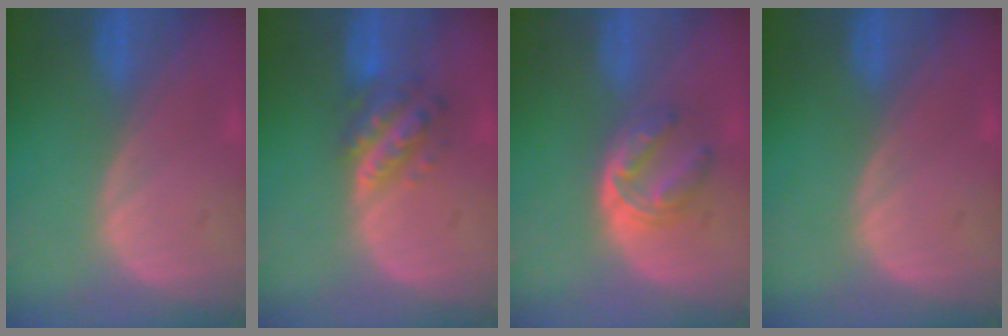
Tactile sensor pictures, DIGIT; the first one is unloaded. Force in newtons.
{"total": 5.8, "press": 5.3, "slide": 2.4}
{"total": 6.2, "press": 5.0, "slide": 3.5}
{"total": 0.0}